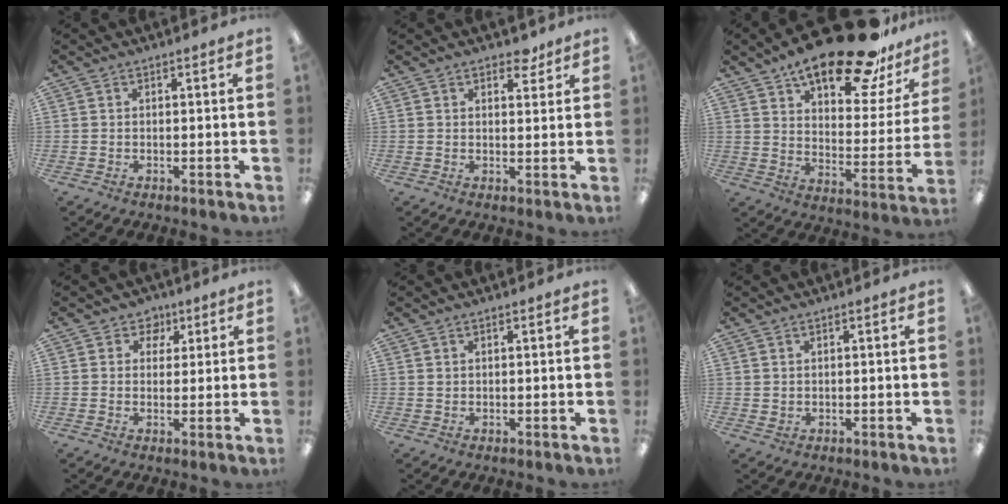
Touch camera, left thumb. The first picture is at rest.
{"total": 4.0, "force": [2.8, 2.0, 2.0], "torque": [-0.012, -0.012, 0.044]}
{"total": 22.3, "force": [17.0, 7.0, 12.6], "torque": [-0.182, -0.112, 0.281]}
{"total": 4.1, "force": [2.0, 3.5, 0.9], "torque": [-0.005, -0.006, 0.032]}
{"total": 0.7, "force": [0.4, 0.4, 0.3], "torque": [-0.006, 0.002, 0.007]}
{"total": 0.8, "force": [0.4, 0.7, 0.2], "torque": [-0.006, 0.004, 0.007]}